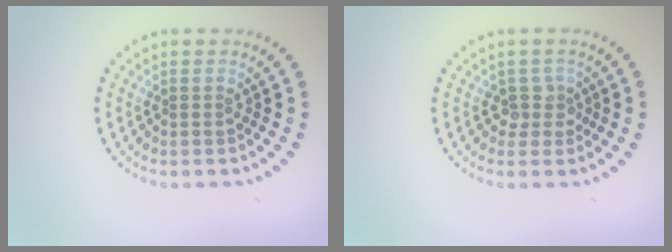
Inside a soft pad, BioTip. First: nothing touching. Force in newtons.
{"total": 1.8, "press": 1.4, "slide": 1.2}